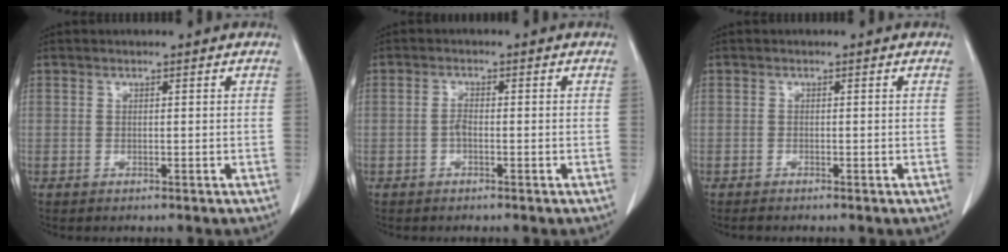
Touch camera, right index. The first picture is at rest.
{"total": 1.6, "force": [-0.3, 0.5, 1.5], "torque": [-0.024, 0.003, -0.008]}
{"total": 0.6, "force": [-0.3, 0.0, 0.5], "torque": [-0.008, -0.001, -0.008]}